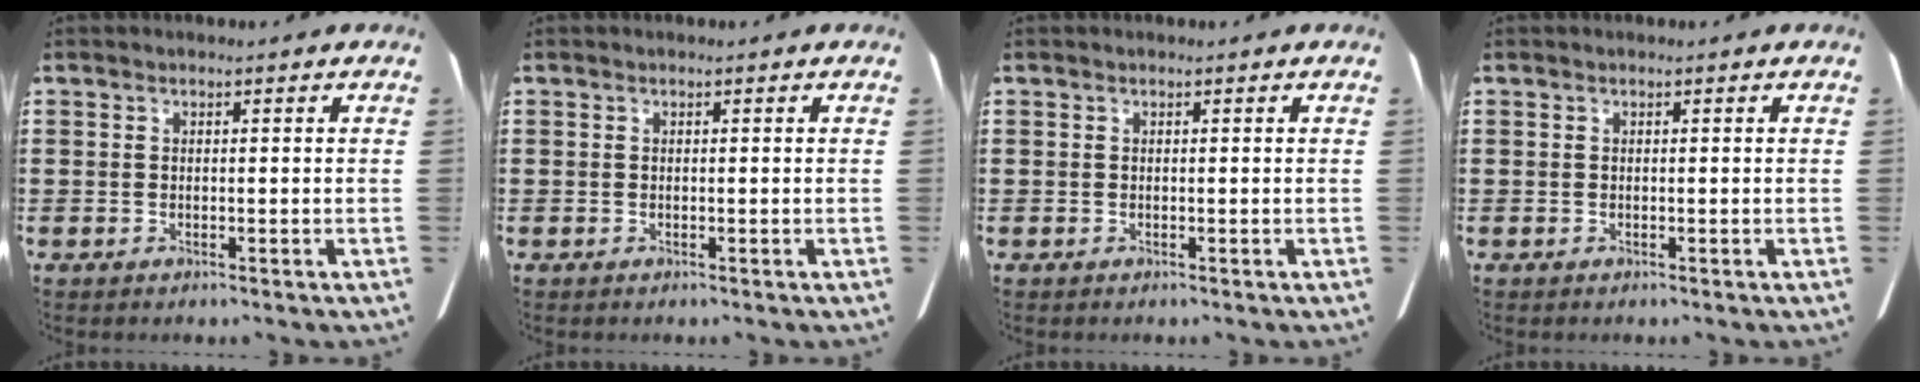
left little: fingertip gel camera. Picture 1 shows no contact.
{"total": 0.0}
{"total": 0.0}
{"total": 0.0}